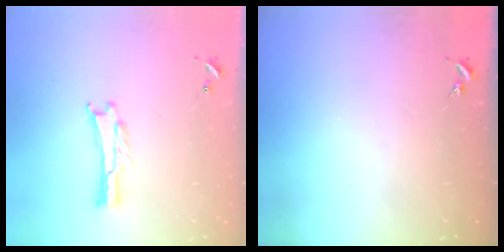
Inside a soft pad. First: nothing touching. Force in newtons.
{"total": 0.0}